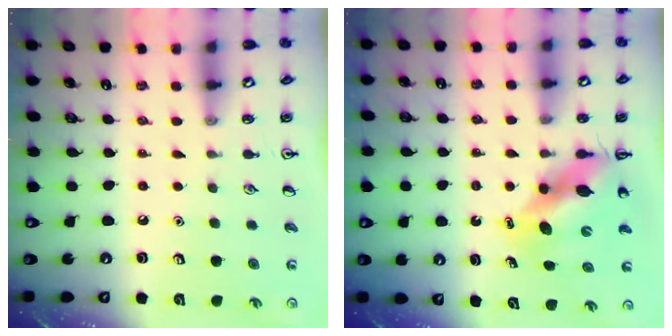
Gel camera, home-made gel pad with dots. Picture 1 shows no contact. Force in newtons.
{"total": 9.5, "press": 9.2, "slide": 2.5}